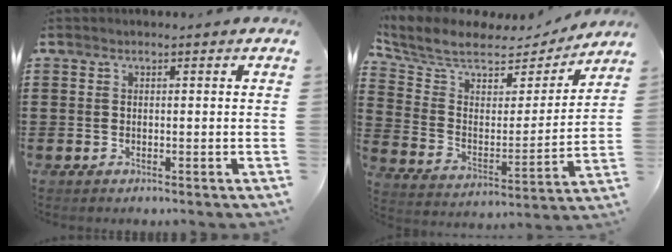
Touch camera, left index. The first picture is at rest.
{"total": 7.0, "force": [6.1, 2.5, 2.3], "torque": [-0.082, -0.038, 0.102]}